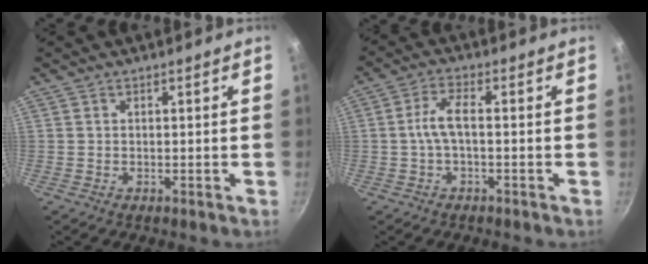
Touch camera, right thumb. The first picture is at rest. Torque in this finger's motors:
{"motor_torque": [-0.40, 0.51, 0.87, 0.04, 0.06]}